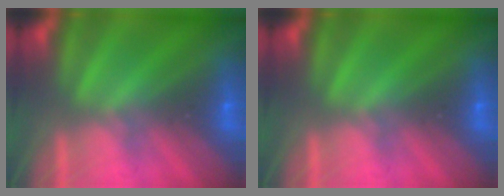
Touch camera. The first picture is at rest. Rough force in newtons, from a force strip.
{"total": 0.0}